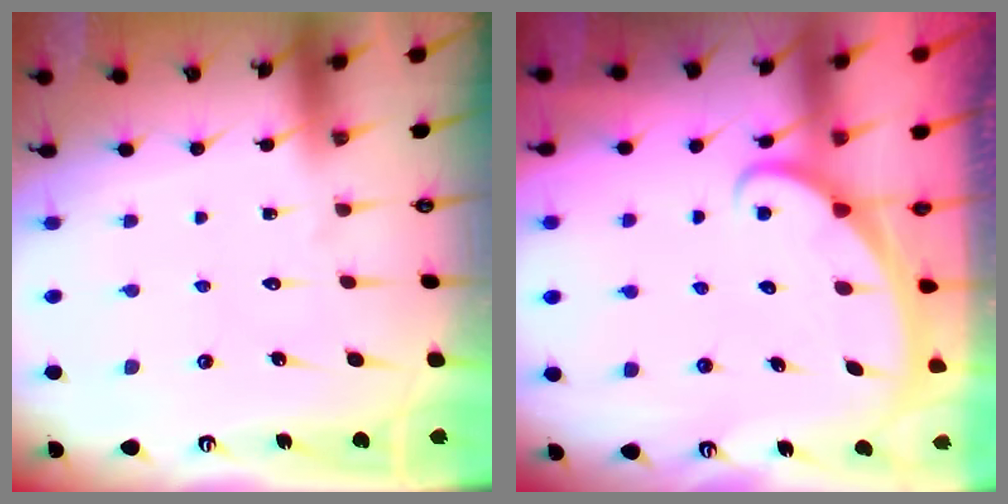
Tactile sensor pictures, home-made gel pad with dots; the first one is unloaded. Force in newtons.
{"total": 2.1, "press": 2.1, "slide": 0.1}